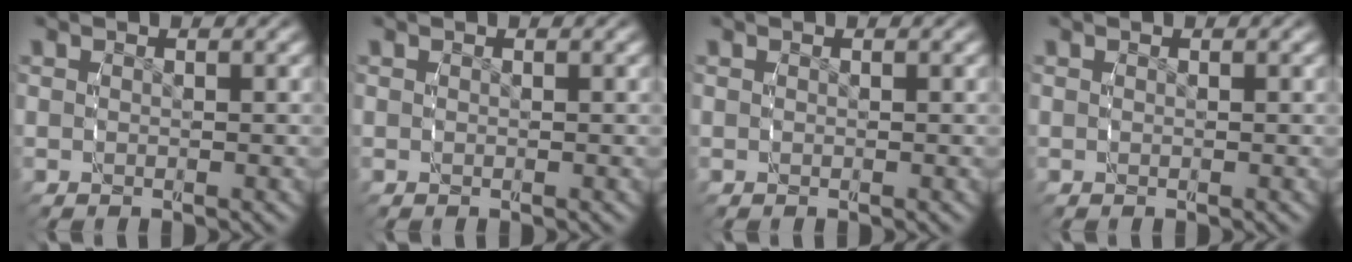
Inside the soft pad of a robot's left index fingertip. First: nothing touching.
{"total": 0.0}
{"total": 0.0}
{"total": 0.0}